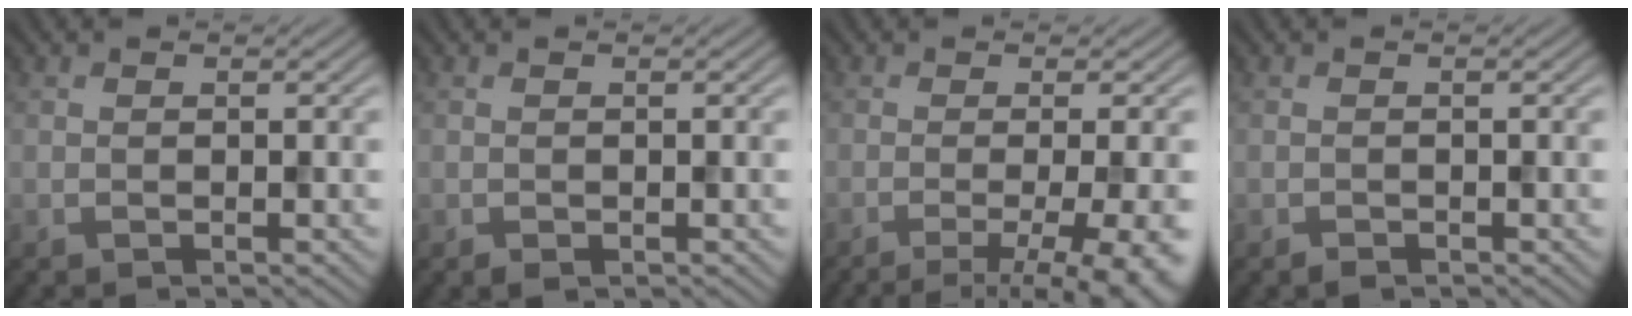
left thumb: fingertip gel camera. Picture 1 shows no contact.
{"total": 0.6, "force": [-0.3, 0.4, 0.3], "torque": [-0.004, -0.004, -0.004]}
{"total": 9.7, "force": [-3.8, 2.6, 8.6], "torque": [-0.102, -0.009, -0.044]}
{"total": 0.6, "force": [-0.5, 0.3, 0.2], "torque": [-0.002, -0.001, -0.008]}